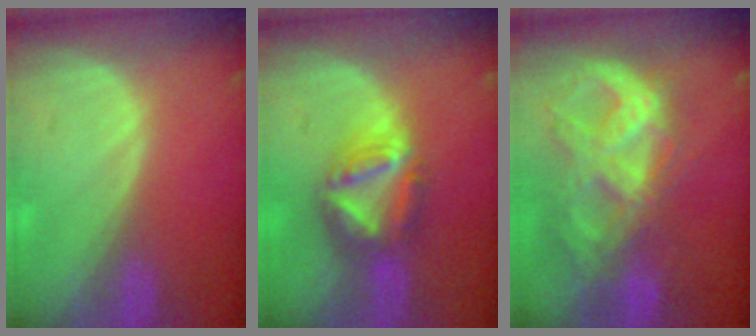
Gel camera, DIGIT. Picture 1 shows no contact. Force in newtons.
{"total": 7.5, "press": 6.5, "slide": 3.9}
{"total": 10.8, "press": 9.1, "slide": 5.7}